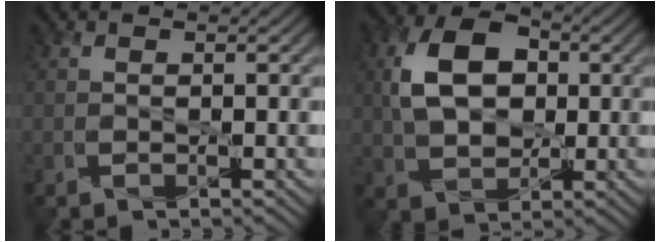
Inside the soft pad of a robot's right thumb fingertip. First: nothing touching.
{"total": 9.2, "force": [1.3, 6.3, 6.7], "torque": [-0.142, 0.010, 0.019]}